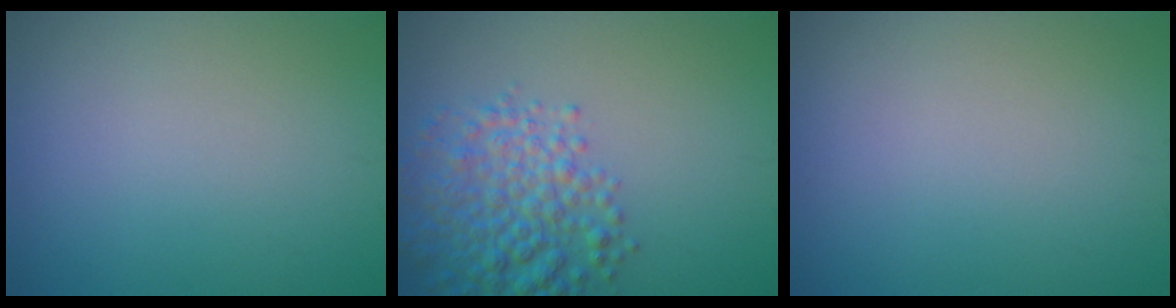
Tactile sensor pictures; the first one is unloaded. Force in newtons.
{"total": 5.4, "press": 5.4, "slide": 0.2}
{"total": 0.0}